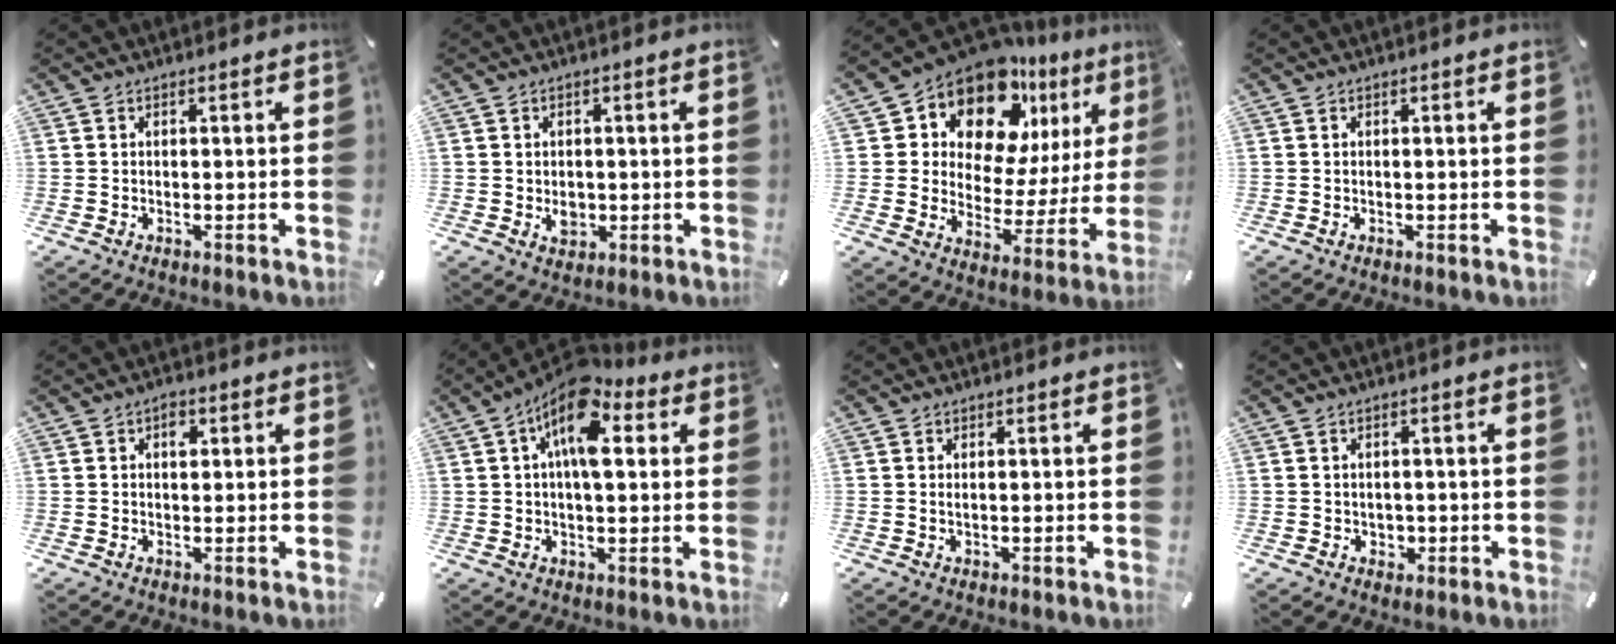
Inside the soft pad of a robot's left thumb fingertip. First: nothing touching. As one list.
[{"total": 3.7, "force": [-0.4, 3.1, 1.8], "torque": [-0.015, -0.002, -0.008]}, {"total": 15.5, "force": [12.2, 8.1, 5.2], "torque": [-0.091, -0.108, 0.213]}, {"total": 0.0}, {"total": 2.4, "force": [0.8, 1.6, 1.6], "torque": [-0.010, -0.002, 0.007]}, {"total": 13.3, "force": [5.4, 6.3, 10.4], "torque": [-0.170, -0.020, 0.091]}, {"total": 0.7, "force": [0.2, 0.2, 0.6], "torque": [-0.011, 0.001, 0.003]}, {"total": 1.9, "force": [0.0, 1.9, 0.5], "torque": [-0.003, 0.002, -0.005]}]